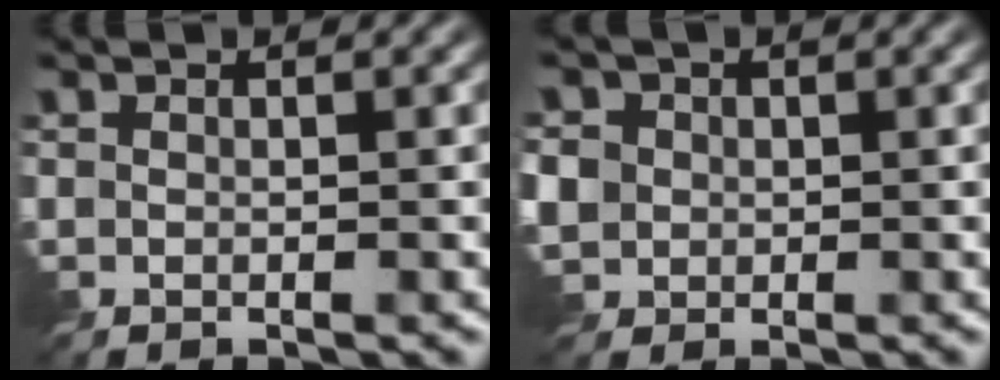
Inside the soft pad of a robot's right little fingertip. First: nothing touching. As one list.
[{"total": 5.3, "force": [0.6, 4.7, 2.3], "torque": [-0.077, 0.020, 0.007]}]